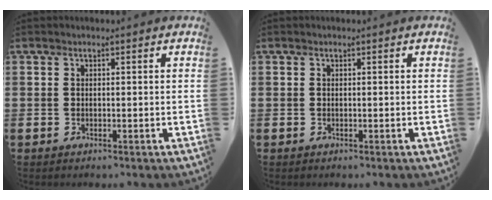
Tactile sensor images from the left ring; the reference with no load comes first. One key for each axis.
{"total": 0.0}